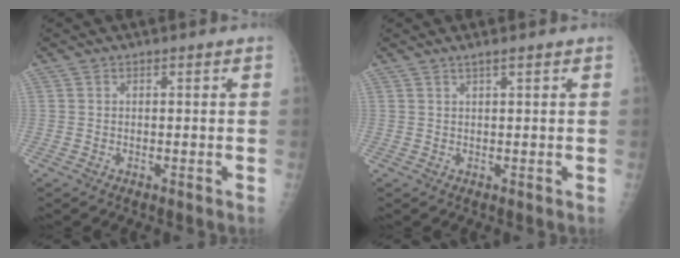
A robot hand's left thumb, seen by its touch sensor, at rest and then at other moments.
{"total": 1.0, "force": [0.7, -0.1, 0.8], "torque": [-0.009, 0.000, 0.015]}